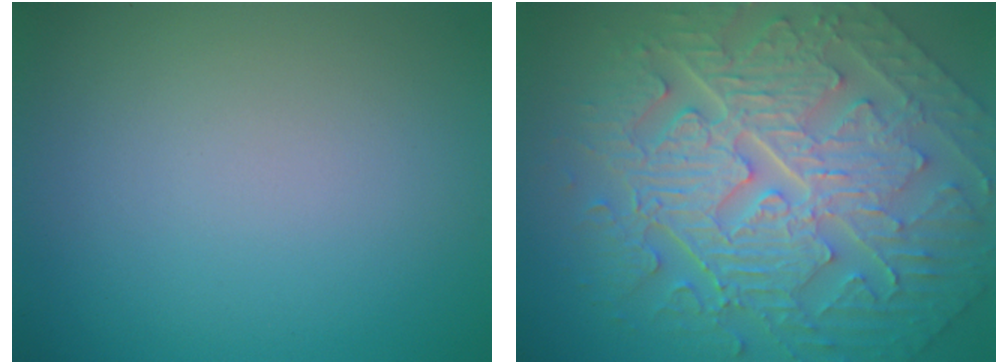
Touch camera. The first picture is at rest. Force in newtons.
{"total": 11.4, "press": 7.8, "slide": 8.3}